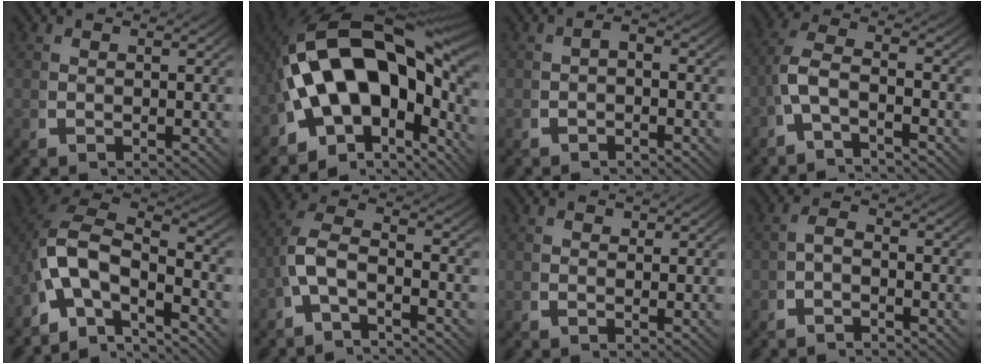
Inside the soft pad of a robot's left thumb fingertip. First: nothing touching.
{"total": 23.4, "force": [-0.5, 14.8, 18.1], "torque": [-0.327, -0.053, 0.008]}
{"total": 1.3, "force": [-0.7, 0.7, 0.9], "torque": [-0.017, -0.004, -0.011]}
{"total": 5.6, "force": [-1.5, 3.6, 4.1], "torque": [-0.100, -0.018, -0.027]}
{"total": 13.2, "force": [-1.9, 9.5, 8.9], "torque": [-0.206, -0.048, -0.026]}
{"total": 7.0, "force": [-1.4, 4.7, 4.9], "torque": [-0.115, -0.023, -0.027]}
{"total": 0.9, "force": [0.6, 0.7, 0.3], "torque": [-0.002, -0.003, 0.013]}
{"total": 1.8, "force": [-1.1, 1.0, 1.0], "torque": [-0.018, -0.003, -0.021]}